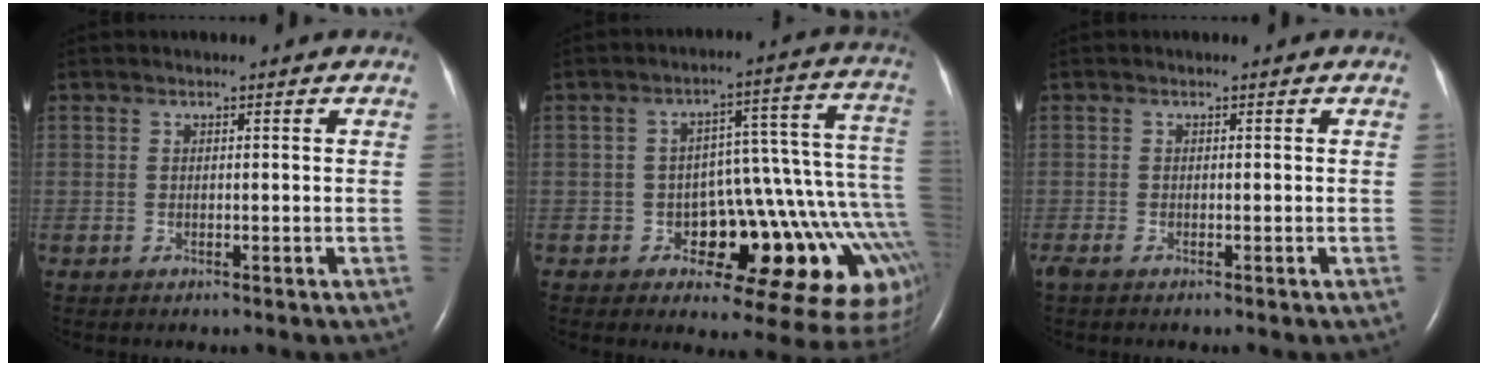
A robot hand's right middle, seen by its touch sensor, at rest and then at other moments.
{"total": 15.0, "force": [-5.1, 5.9, 12.8], "torque": [-0.084, 0.077, -0.068]}
{"total": 0.9, "force": [-0.6, 0.0, 0.6], "torque": [-0.020, -0.005, -0.015]}